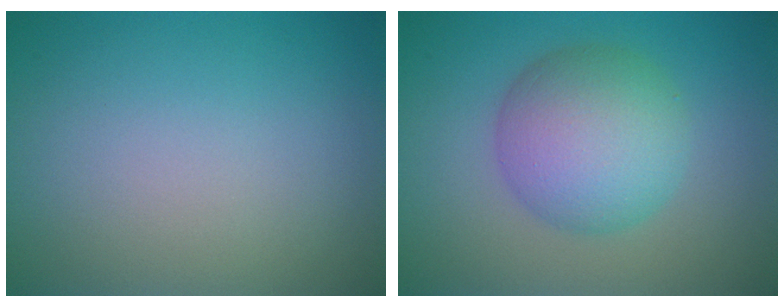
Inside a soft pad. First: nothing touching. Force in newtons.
{"total": 7.0, "press": 7.0, "slide": 0.1}